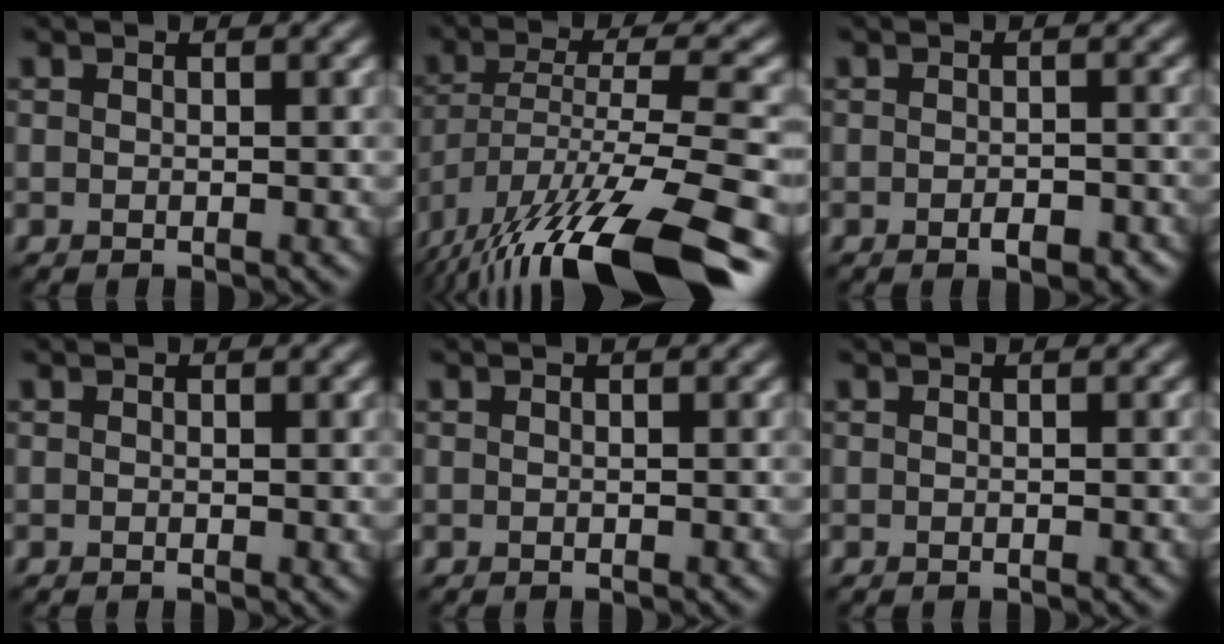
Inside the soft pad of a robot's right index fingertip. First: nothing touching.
{"total": 15.4, "force": [-10.0, 3.8, 11.1], "torque": [-0.209, 0.003, -0.164]}
{"total": 2.1, "force": [-1.1, 0.9, 1.6], "torque": [-0.023, -0.002, -0.014]}
{"total": 0.0}
{"total": 0.0}
{"total": 0.0}